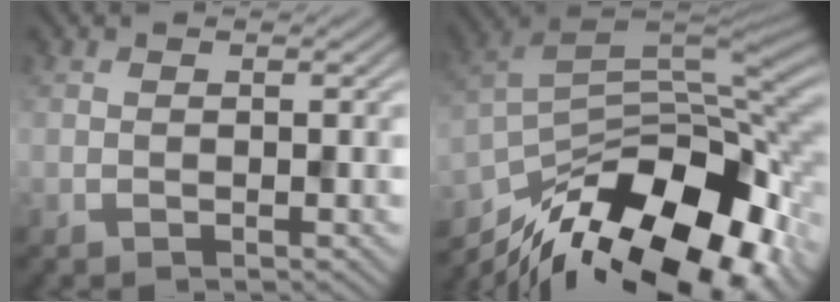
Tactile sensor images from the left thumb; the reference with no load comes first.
{"total": 17.6, "force": [-10.6, 7.2, 12.1], "torque": [-0.234, -0.024, -0.178]}